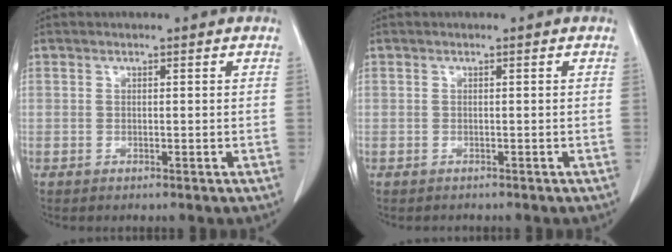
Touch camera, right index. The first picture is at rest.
{"total": 0.7, "force": [-0.6, 0.3, -0.1], "torque": [-0.010, 0.000, -0.010]}